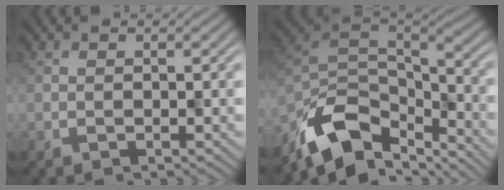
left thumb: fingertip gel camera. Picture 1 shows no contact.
{"total": 11.7, "force": [-7.5, 5.8, 6.8], "torque": [-0.154, -0.011, -0.130]}